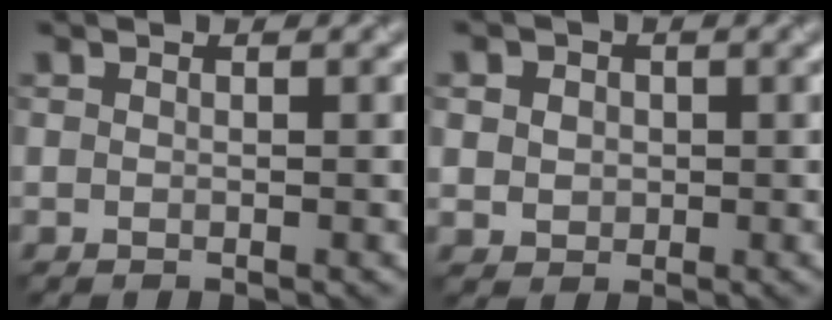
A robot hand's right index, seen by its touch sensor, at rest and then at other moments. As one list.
[{"total": 3.8, "force": [1.4, 3.2, 1.6], "torque": [-0.019, 0.022, 0.008]}]